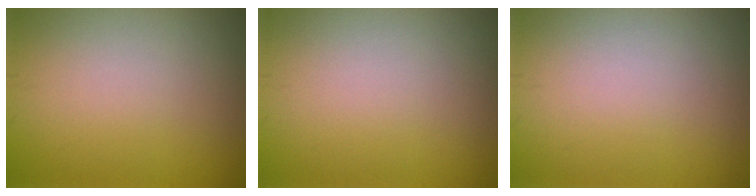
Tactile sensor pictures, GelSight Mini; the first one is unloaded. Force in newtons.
{"total": 0.0}
{"total": 0.0}